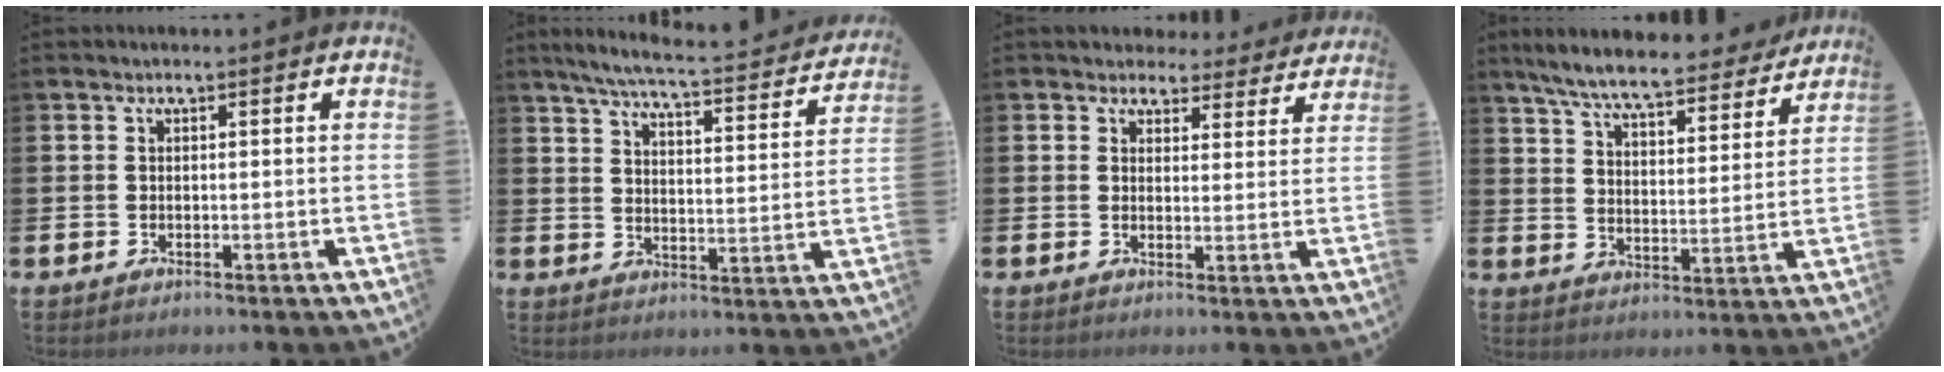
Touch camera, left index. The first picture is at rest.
{"total": 5.8, "force": [5.1, 0.3, 2.7], "torque": [-0.076, -0.038, 0.083]}
{"total": 3.7, "force": [3.3, 1.6, -0.1], "torque": [-0.005, -0.023, 0.057]}
{"total": 7.8, "force": [7.1, 0.9, 3.2], "torque": [-0.087, -0.045, 0.120]}